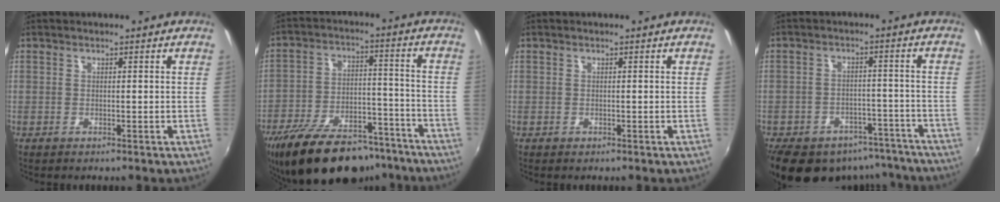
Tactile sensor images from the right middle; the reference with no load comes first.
{"total": 24.4, "force": [-18.8, 10.1, 11.8], "torque": [-0.229, 0.003, -0.272]}
{"total": 0.0}
{"total": 19.6, "force": [-14.8, 10.2, 7.7], "torque": [-0.171, 0.016, -0.179]}